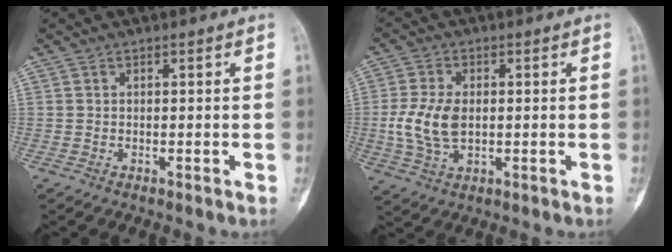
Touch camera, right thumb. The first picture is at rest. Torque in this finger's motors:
{"motor_torque": [1.25, 1.25, 0.66, -0.80, 0.19]}